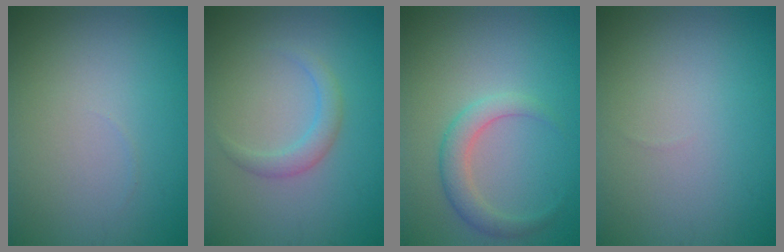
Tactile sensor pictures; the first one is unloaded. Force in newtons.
{"total": 1.8, "press": 1.8, "slide": 0.2}
{"total": 2.6, "press": 2.6, "slide": 0.2}
{"total": 0.0}